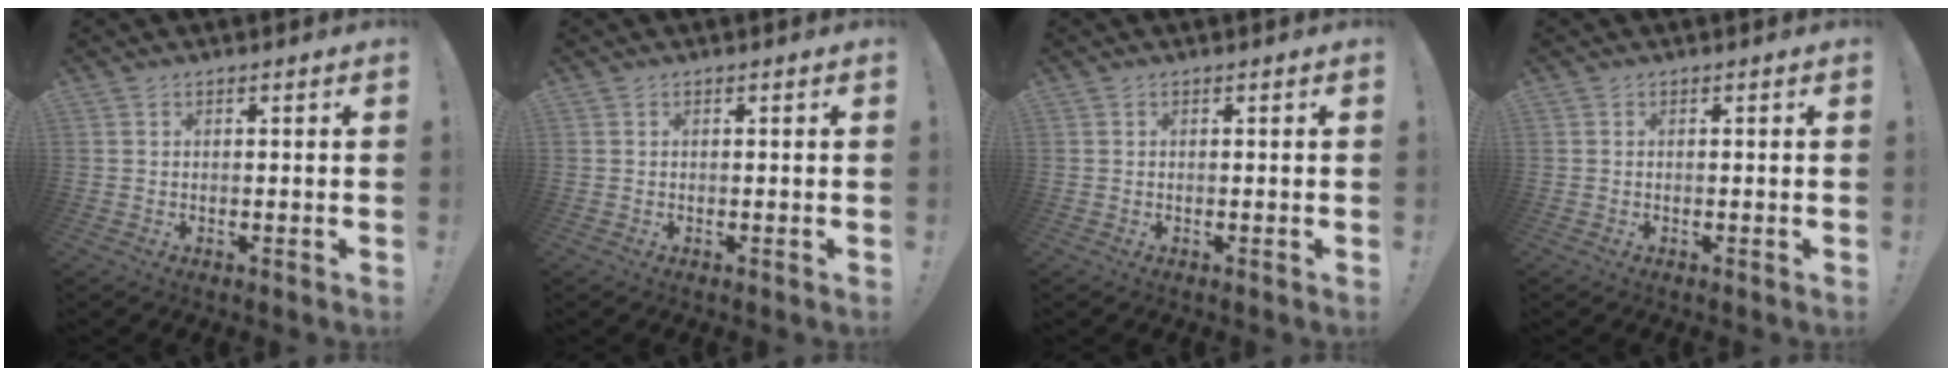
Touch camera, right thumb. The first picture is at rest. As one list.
[{"total": 0.0}, {"total": 0.0}, {"total": 0.0}]